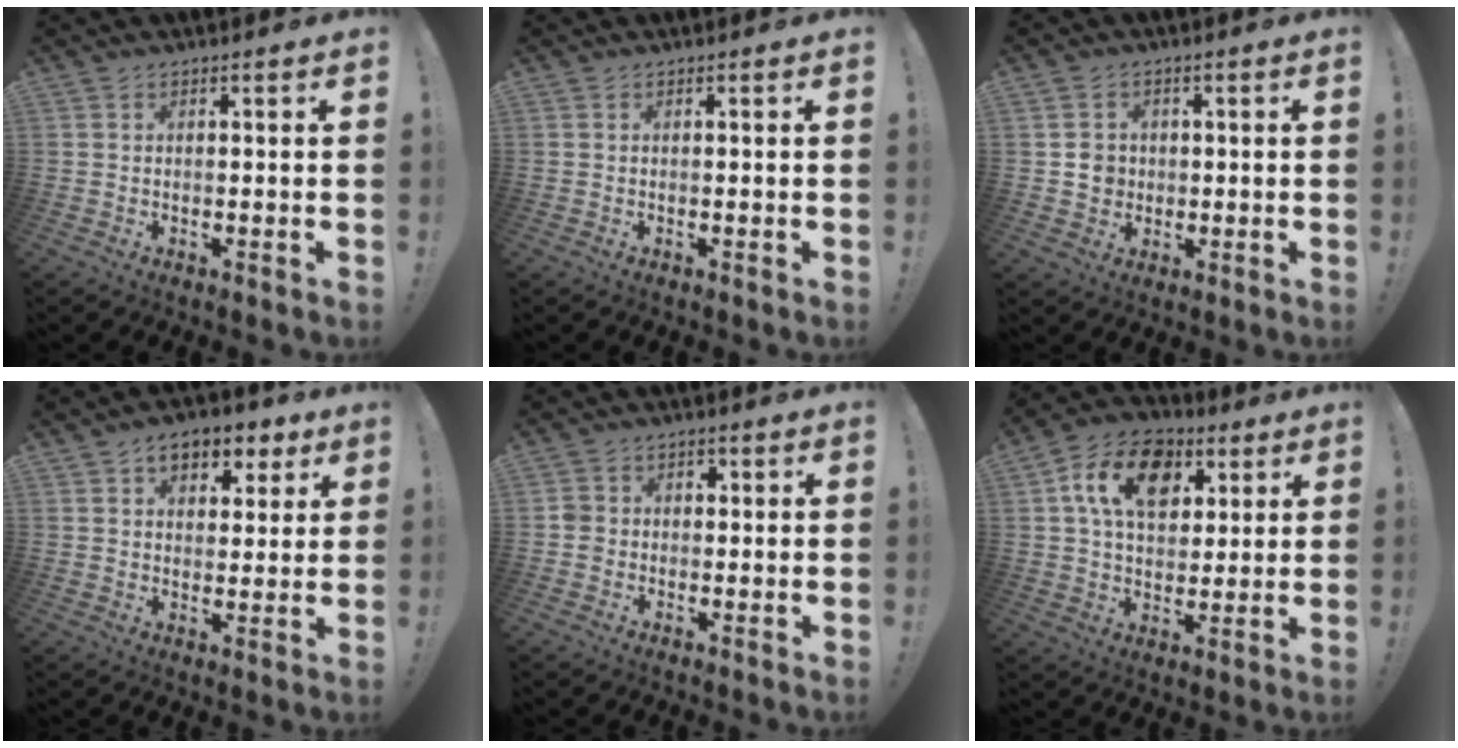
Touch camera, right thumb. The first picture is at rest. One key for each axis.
{"total": 0.0}
{"total": 4.9, "fx": 0.7, "fy": 4.7, "fz": 1.4, "tx": -0.010, "ty": 0.000, "tz": 0.012}
{"total": 8.9, "fx": 4.6, "fy": 5.8, "fz": 5.0, "tx": -0.065, "ty": -0.016, "tz": 0.082}
{"total": 4.4, "fx": -1.1, "fy": 4.1, "fz": 1.2, "tx": -0.016, "ty": 0.016, "tz": -0.019}
{"total": 16.4, "fx": 6.2, "fy": 11.2, "fz": 10.3, "tx": -0.158, "ty": -0.008, "tz": 0.116}